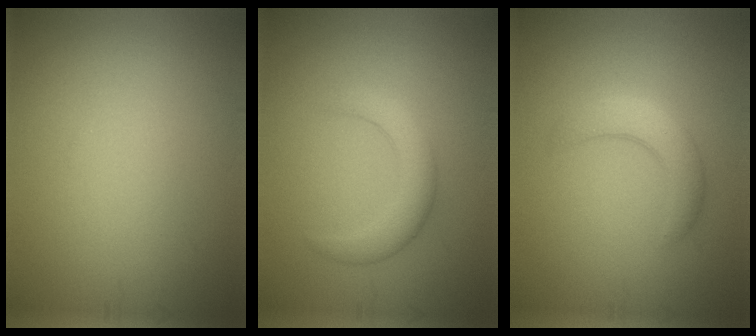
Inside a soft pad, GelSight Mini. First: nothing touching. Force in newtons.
{"total": 2.9, "press": 2.9, "slide": 0.2}
{"total": 3.2, "press": 3.2, "slide": 0.1}